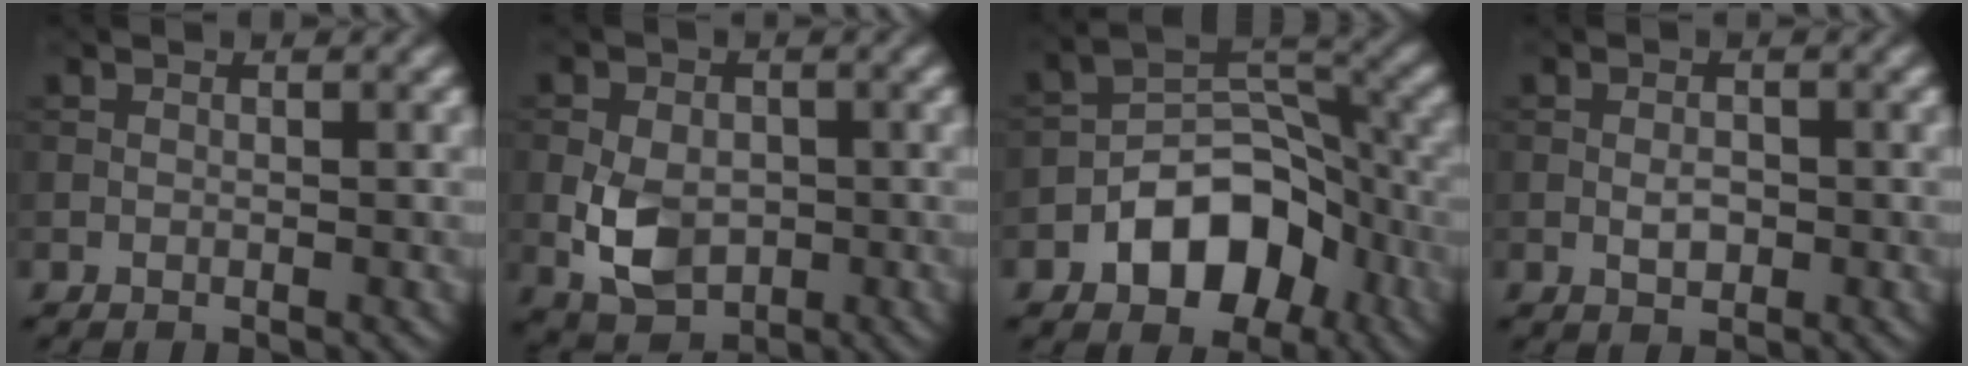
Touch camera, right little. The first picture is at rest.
{"total": 5.6, "force": [-1.3, 3.9, 3.8], "torque": [-0.081, -0.006, -0.027]}
{"total": 8.1, "force": [-3.8, 4.9, 5.2], "torque": [-0.064, 0.008, -0.070]}
{"total": 1.5, "force": [-0.3, 0.8, 1.2], "torque": [-0.021, 0.001, -0.006]}